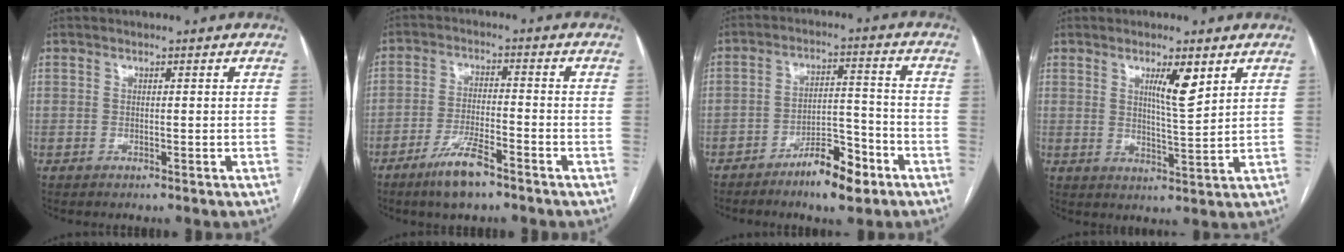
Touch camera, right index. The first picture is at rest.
{"total": 7.2, "force": [-5.0, 1.2, 5.0], "torque": [-0.100, -0.009, -0.090]}
{"total": 8.1, "force": [-5.4, 2.3, 5.6], "torque": [-0.089, 0.012, -0.085]}
{"total": 5.5, "force": [2.8, 0.3, 4.7], "torque": [-0.078, -0.007, 0.049]}